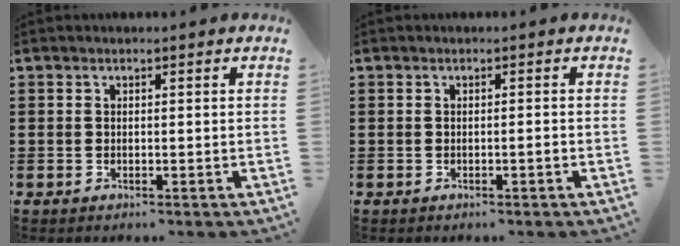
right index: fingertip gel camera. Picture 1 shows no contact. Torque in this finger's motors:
{"motor_torque": [0.23, -0.02, 0.00, 0.00]}